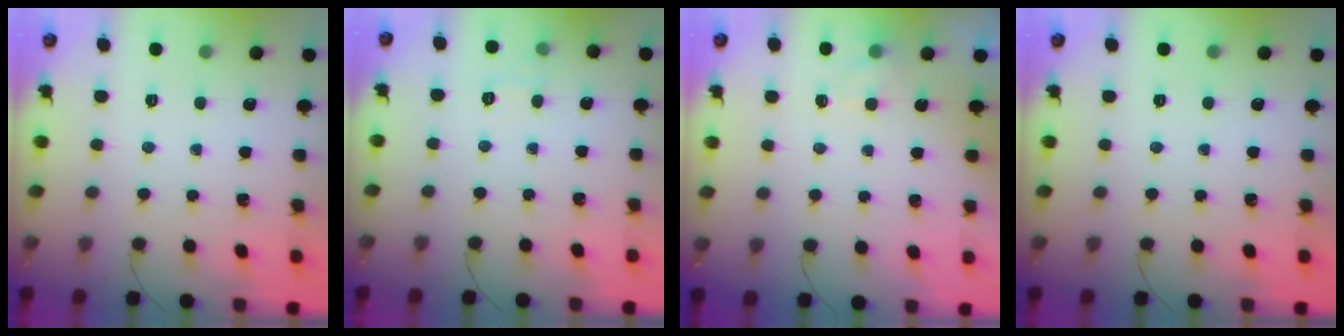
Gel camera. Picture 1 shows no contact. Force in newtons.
{"total": 5.8, "press": 5.5, "slide": 1.7}
{"total": 2.0, "press": 1.5, "slide": 1.3}
{"total": 0.0}